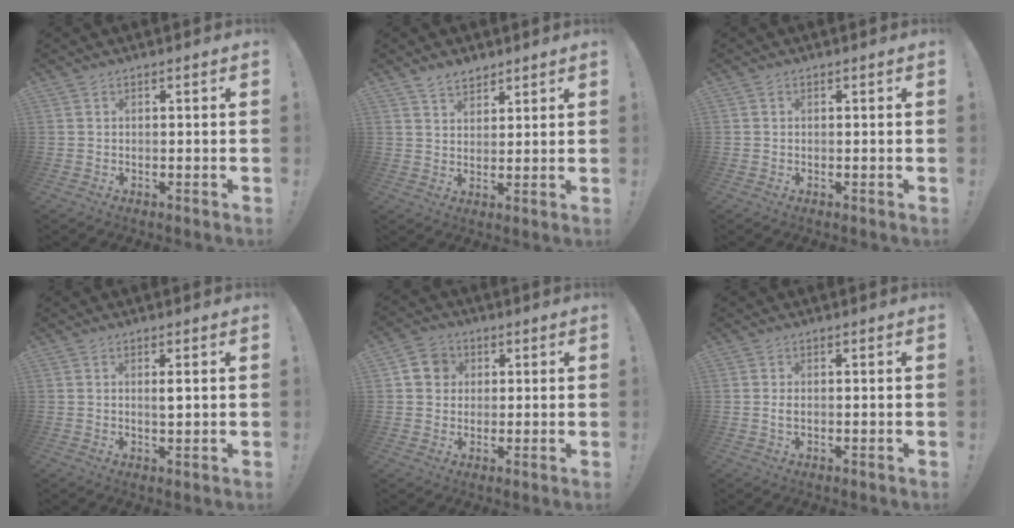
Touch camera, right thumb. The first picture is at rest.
{"total": 5.3, "force": [4.3, 2.7, 1.2], "torque": [-0.020, -0.025, 0.082]}
{"total": 0.0}
{"total": 2.0, "force": [0.6, 0.3, 1.9], "torque": [-0.025, -0.006, 0.006]}
{"total": 7.1, "force": [1.8, 6.3, 2.7], "torque": [-0.037, 0.004, 0.037]}
{"total": 1.3, "force": [-0.2, 0.5, 1.2], "torque": [-0.021, 0.003, -0.003]}